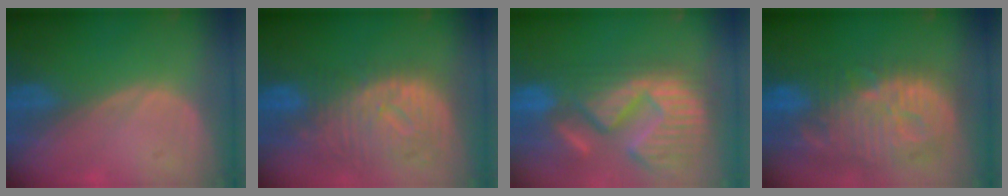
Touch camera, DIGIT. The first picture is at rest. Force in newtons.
{"total": 11.5, "press": 9.9, "slide": 5.8}
{"total": 15.4, "press": 12.7, "slide": 8.6}
{"total": 14.0, "press": 12.2, "slide": 6.8}